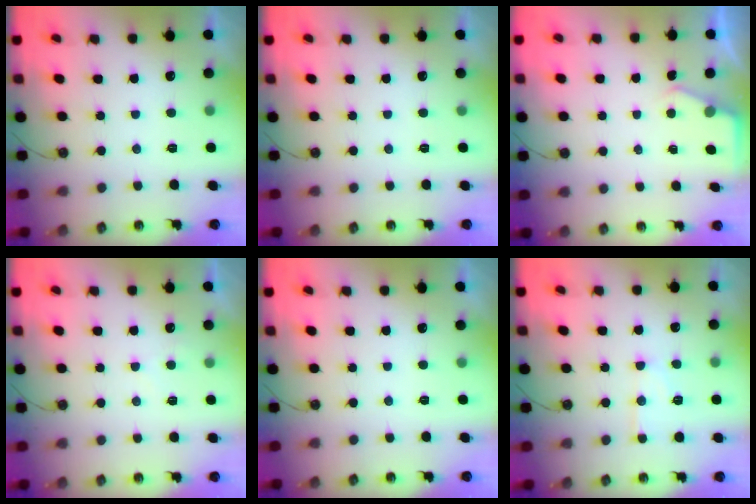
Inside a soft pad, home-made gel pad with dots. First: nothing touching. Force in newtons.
{"total": 0.0}
{"total": 2.8, "press": 2.8, "slide": 0.4}
{"total": 3.9, "press": 3.9, "slide": 0.6}
{"total": 0.0}
{"total": 10.1, "press": 10.1, "slide": 0.9}